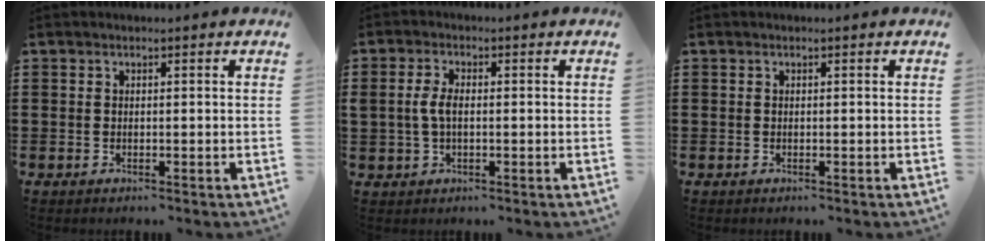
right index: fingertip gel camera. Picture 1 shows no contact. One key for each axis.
{"total": 3.6, "fx": 0.0, "fy": 1.9, "fz": 3.1, "tx": -0.083, "ty": -0.001, "tz": -0.009}
{"total": 0.0}